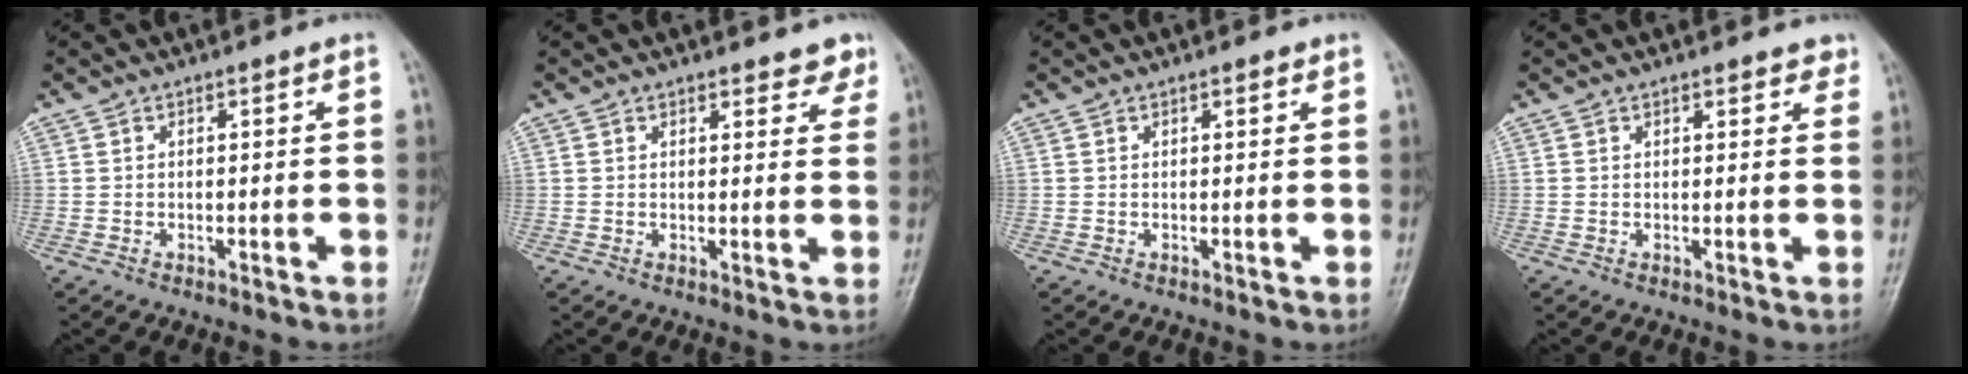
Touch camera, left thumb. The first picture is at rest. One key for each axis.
{"total": 4.3, "fx": 3.8, "fy": 1.7, "fz": 1.2, "tx": 0.015, "ty": -0.019, "tz": 0.034}
{"total": 0.8, "fx": 0.6, "fy": 0.3, "fz": 0.5, "tx": -0.008, "ty": -0.002, "tz": 0.007}
{"total": 2.9, "fx": 2.3, "fy": 1.2, "fz": 1.3, "tx": 0.009, "ty": -0.005, "tz": 0.021}